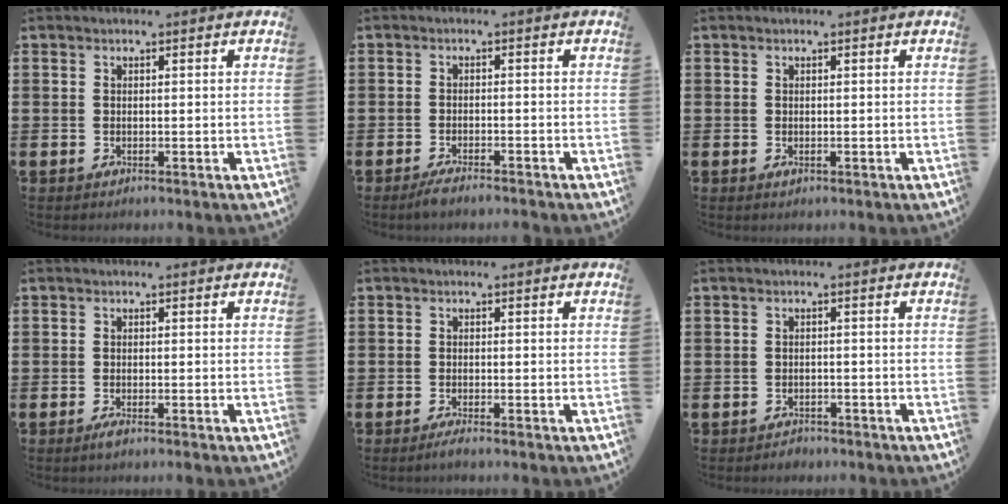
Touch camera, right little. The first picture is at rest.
{"total": 1.8, "force": [-1.5, 0.1, 0.9], "torque": [-0.016, 0.004, -0.030]}
{"total": 0.5, "force": [0.0, 0.3, 0.4], "torque": [-0.008, 0.001, -0.002]}
{"total": 1.0, "force": [-0.4, 0.1, 0.9], "torque": [-0.007, -0.004, -0.010]}
{"total": 1.0, "force": [-0.6, 0.0, 0.8], "torque": [-0.012, -0.002, -0.012]}
{"total": 1.0, "force": [-1.0, 0.2, -0.1], "torque": [-0.002, 0.003, -0.022]}